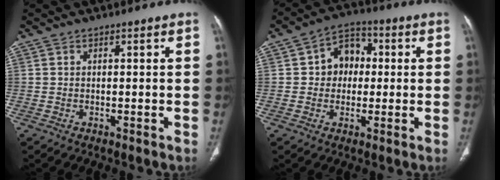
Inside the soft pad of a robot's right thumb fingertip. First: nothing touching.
{"total": 8.0, "force": [0.7, 6.5, 4.6], "torque": [-0.035, 0.018, 0.004]}